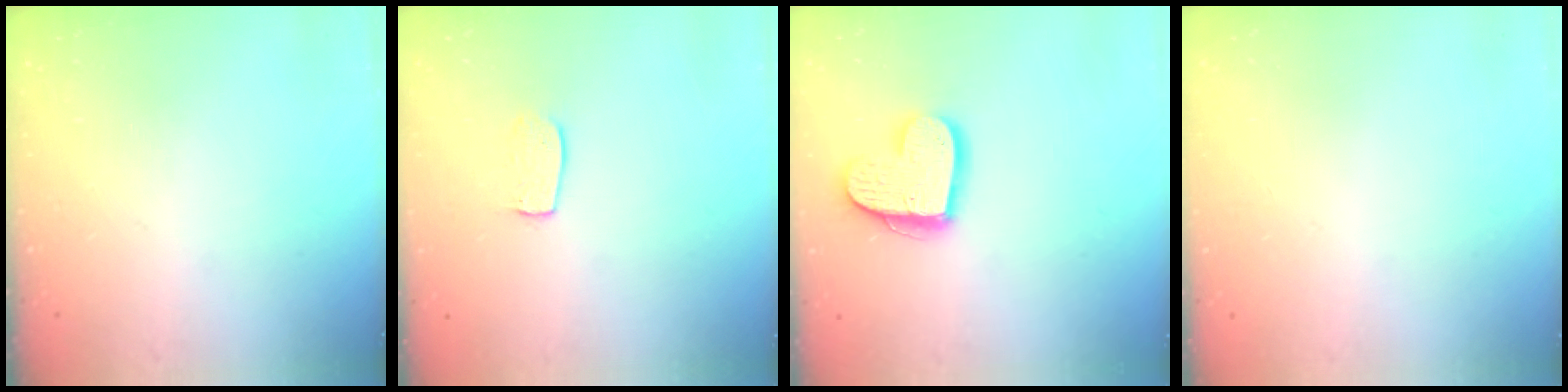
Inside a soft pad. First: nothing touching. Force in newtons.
{"total": 6.6, "press": 6.6, "slide": 0.2}
{"total": 15.4, "press": 15.4, "slide": 1.2}
{"total": 0.6, "press": 0.6, "slide": 0.1}